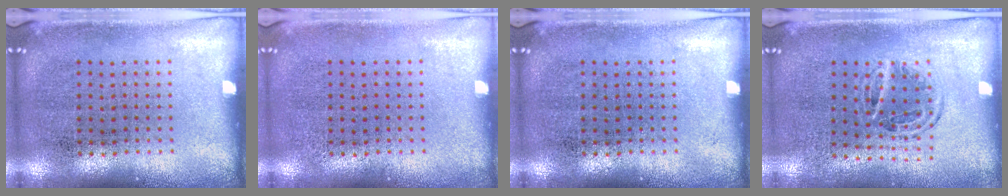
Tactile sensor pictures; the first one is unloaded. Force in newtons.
{"total": 0.0}
{"total": 0.0}
{"total": 1.1, "press": 1.0, "slide": 0.4}